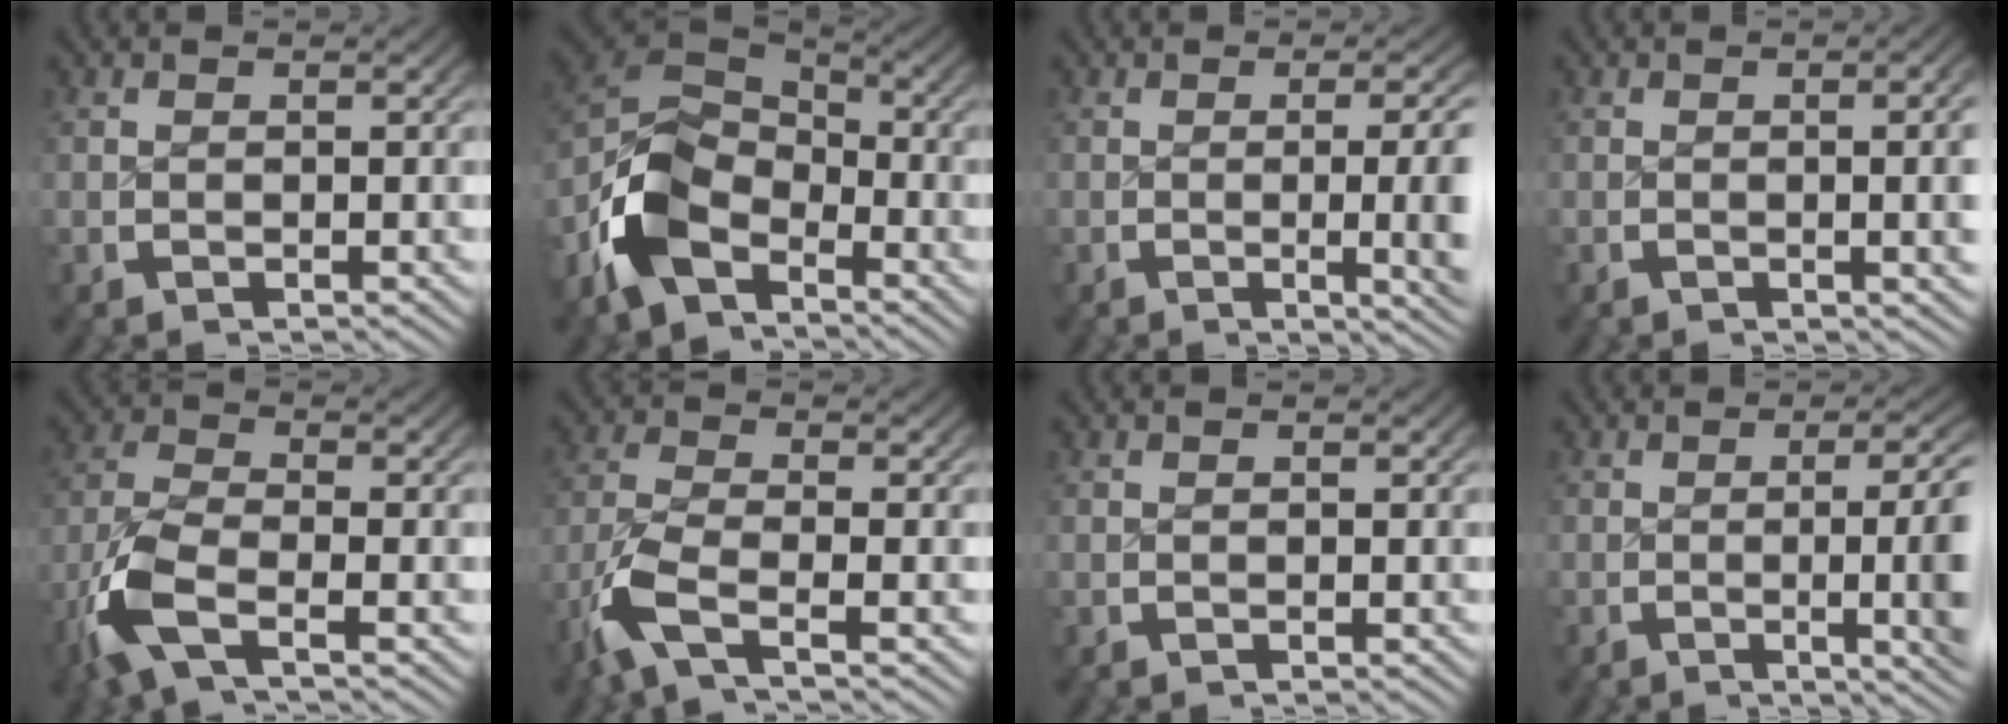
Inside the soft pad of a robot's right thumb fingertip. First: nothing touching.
{"total": 9.7, "force": [-2.0, 6.4, 7.0], "torque": [-0.142, -0.016, -0.030]}
{"total": 5.5, "force": [-1.2, 1.3, 5.2], "torque": [-0.067, -0.001, -0.020]}
{"total": 3.3, "force": [-0.4, 0.7, 3.2], "torque": [-0.031, 0.010, -0.013]}
{"total": 6.9, "force": [-2.7, 3.8, 5.0], "torque": [-0.120, -0.009, -0.050]}
{"total": 6.4, "force": [-3.0, 3.4, 4.6], "torque": [-0.118, -0.011, -0.054]}
{"total": 0.0}
{"total": 7.0, "force": [-1.1, 1.9, 6.6], "torque": [-0.089, 0.003, -0.021]}